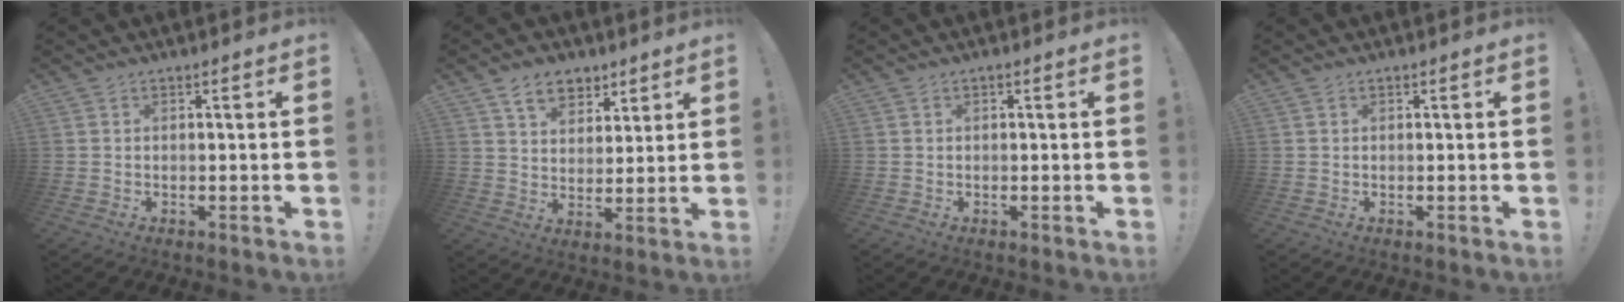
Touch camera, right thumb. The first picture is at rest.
{"total": 9.6, "force": [6.0, 6.3, 4.0], "torque": [-0.065, -0.023, 0.115]}
{"total": 0.0}
{"total": 0.0}